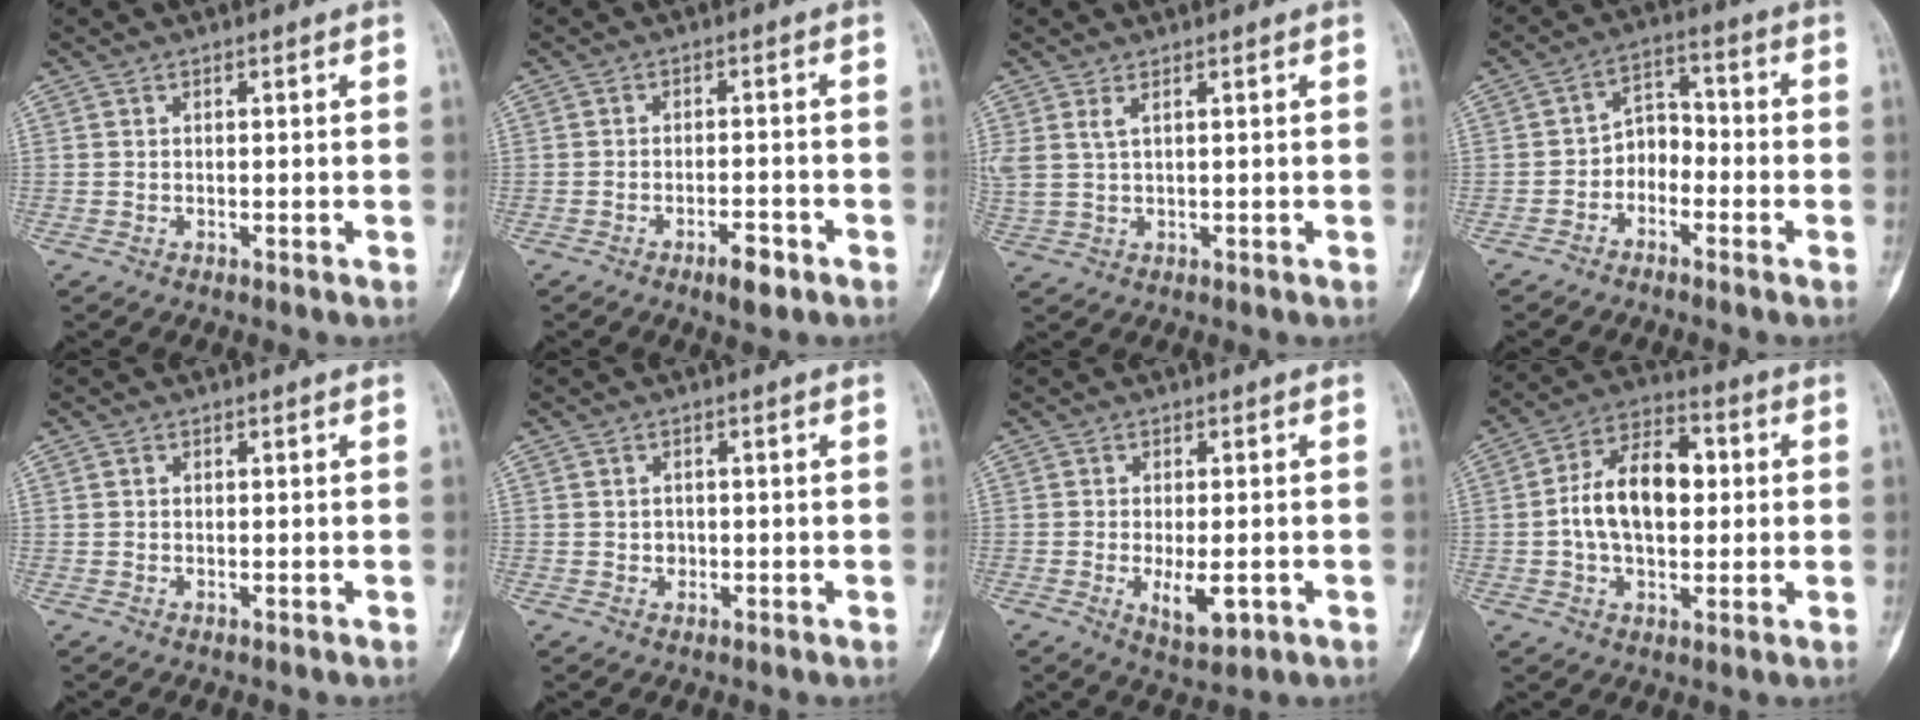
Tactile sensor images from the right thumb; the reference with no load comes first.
{"total": 4.1, "force": [-2.5, 1.4, 2.9], "torque": [-0.043, 0.012, -0.037]}
{"total": 3.2, "force": [1.5, 1.1, 2.6], "torque": [-0.069, 0.005, 0.040]}
{"total": 5.6, "force": [-2.5, 4.1, 2.9], "torque": [-0.022, 0.039, -0.058]}
{"total": 0.0}
{"total": 1.6, "force": [-0.1, 1.5, 0.6], "torque": [0.000, 0.004, 0.000]}
{"total": 6.1, "force": [-1.7, 2.6, 5.3], "torque": [-0.083, -0.010, -0.018]}
{"total": 14.1, "force": [0.7, 8.7, 11.1], "torque": [-0.171, 0.025, 0.005]}